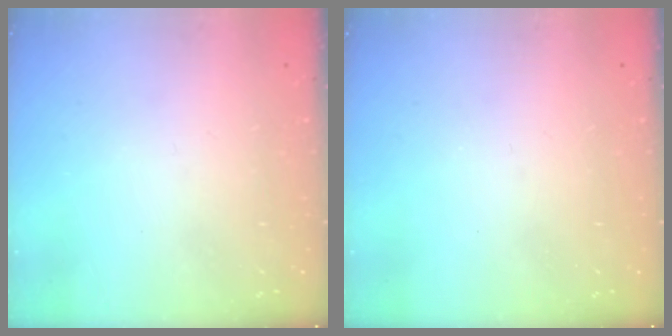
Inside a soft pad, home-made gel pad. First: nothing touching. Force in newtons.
{"total": 0.0}